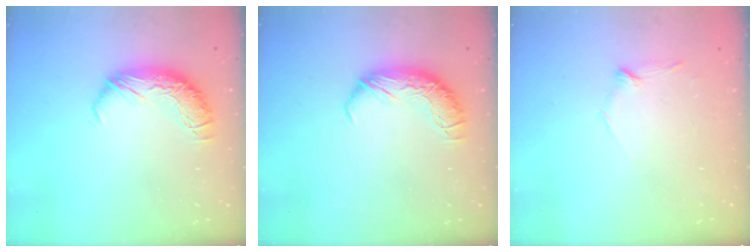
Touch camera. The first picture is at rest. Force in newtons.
{"total": 0.0}
{"total": 7.3, "press": 7.2, "slide": 0.7}